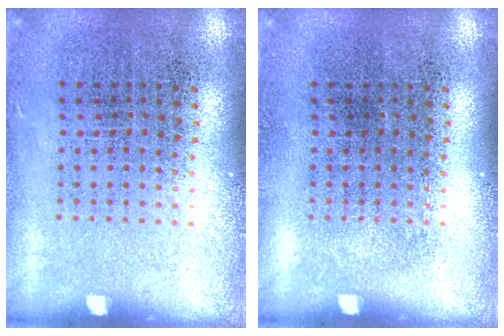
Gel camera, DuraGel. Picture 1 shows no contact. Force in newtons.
{"total": 0.0}